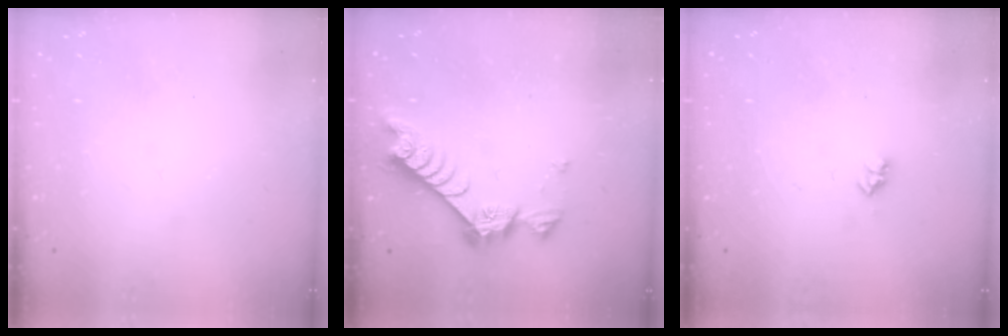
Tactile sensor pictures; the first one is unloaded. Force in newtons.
{"total": 7.4, "press": 7.3, "slide": 0.9}
{"total": 2.6, "press": 2.5, "slide": 0.4}